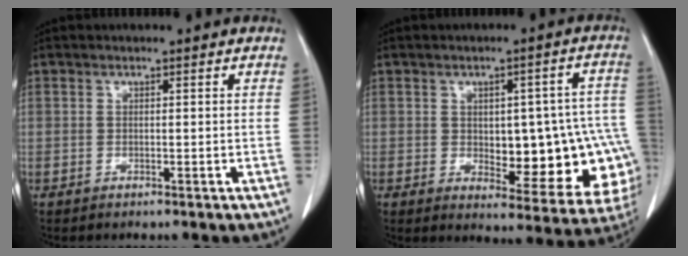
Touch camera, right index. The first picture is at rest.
{"total": 17.2, "force": [-2.0, 7.1, 15.6], "torque": [-0.137, 0.027, 0.001]}